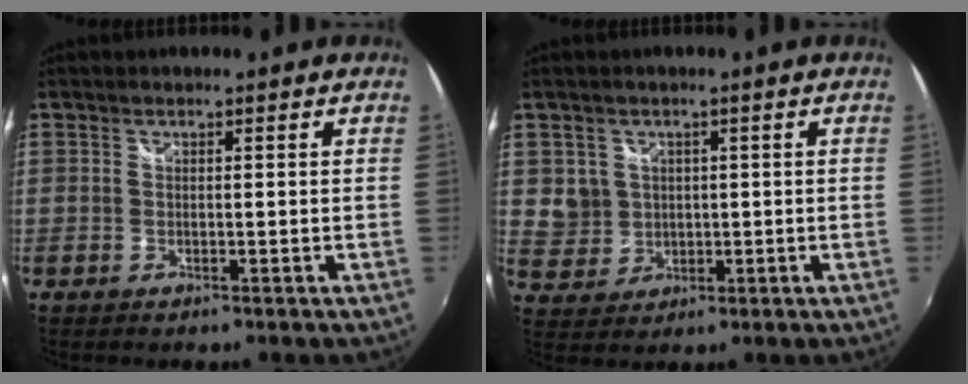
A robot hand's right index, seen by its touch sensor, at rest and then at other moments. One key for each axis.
{"total": 5.3, "fx": 0.9, "fy": 5.1, "fz": 1.0, "tx": -0.023, "ty": 0.006, "tz": 0.027}